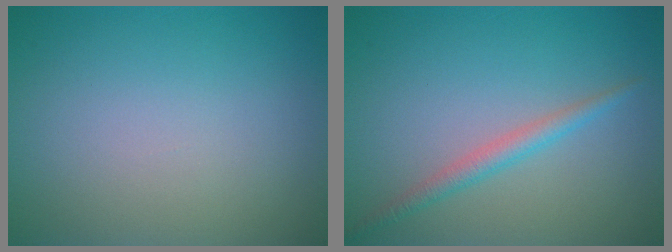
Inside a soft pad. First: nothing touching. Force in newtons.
{"total": 1.9, "press": 1.9, "slide": 0.1}